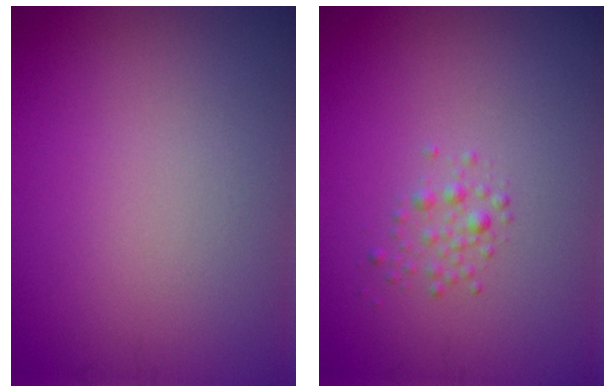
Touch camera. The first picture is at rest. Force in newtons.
{"total": 1.2, "press": 1.2, "slide": 0.1}